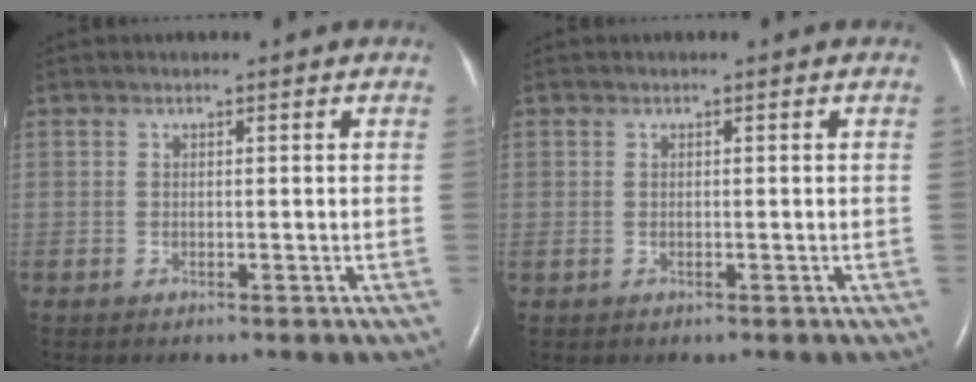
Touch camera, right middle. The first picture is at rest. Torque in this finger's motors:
{"motor_torque": [0.11, -0.05, 0.04, -0.04]}